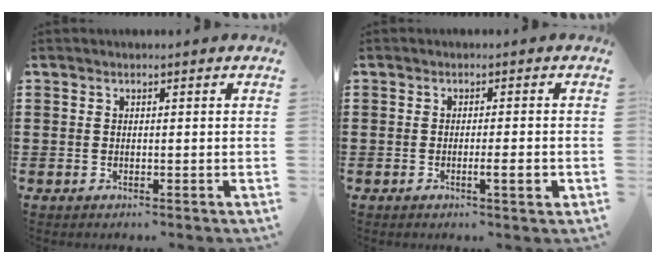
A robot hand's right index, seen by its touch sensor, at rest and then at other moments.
{"total": 3.2, "force": [-1.0, 0.2, 3.1], "torque": [-0.049, -0.006, -0.018]}